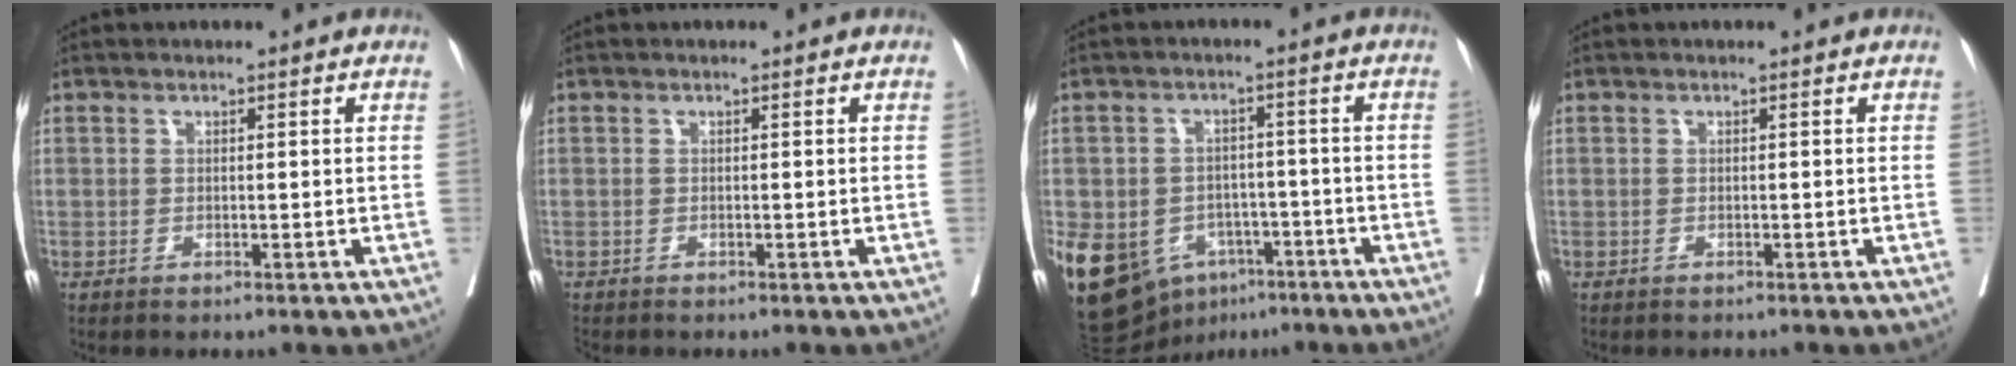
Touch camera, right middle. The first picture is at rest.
{"total": 0.9, "force": [-0.8, 0.3, 0.1], "torque": [-0.006, -0.002, -0.019]}
{"total": 17.2, "force": [-8.0, 12.5, 8.5], "torque": [-0.194, 0.009, -0.113]}
{"total": 0.8, "force": [-0.7, 0.3, 0.2], "torque": [-0.006, 0.000, -0.012]}